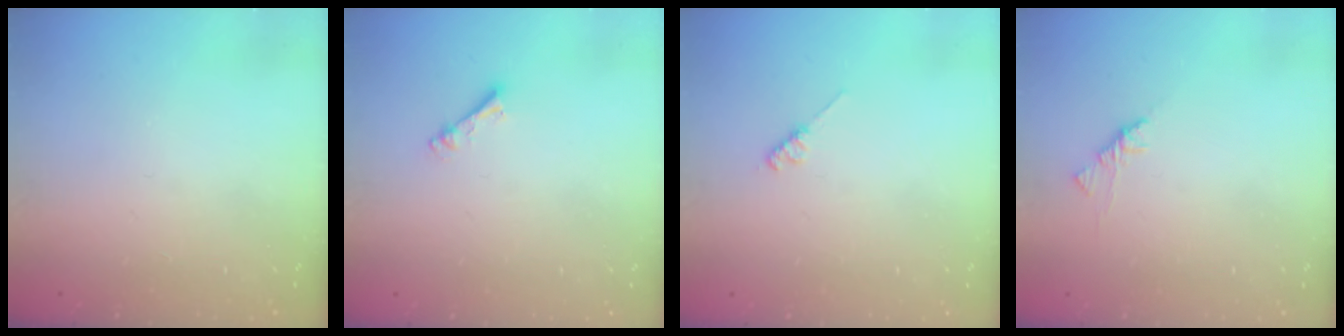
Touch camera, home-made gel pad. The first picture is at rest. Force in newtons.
{"total": 2.7, "press": 2.7, "slide": 0.4}
{"total": 2.6, "press": 2.5, "slide": 0.4}
{"total": 1.9, "press": 1.7, "slide": 0.6}